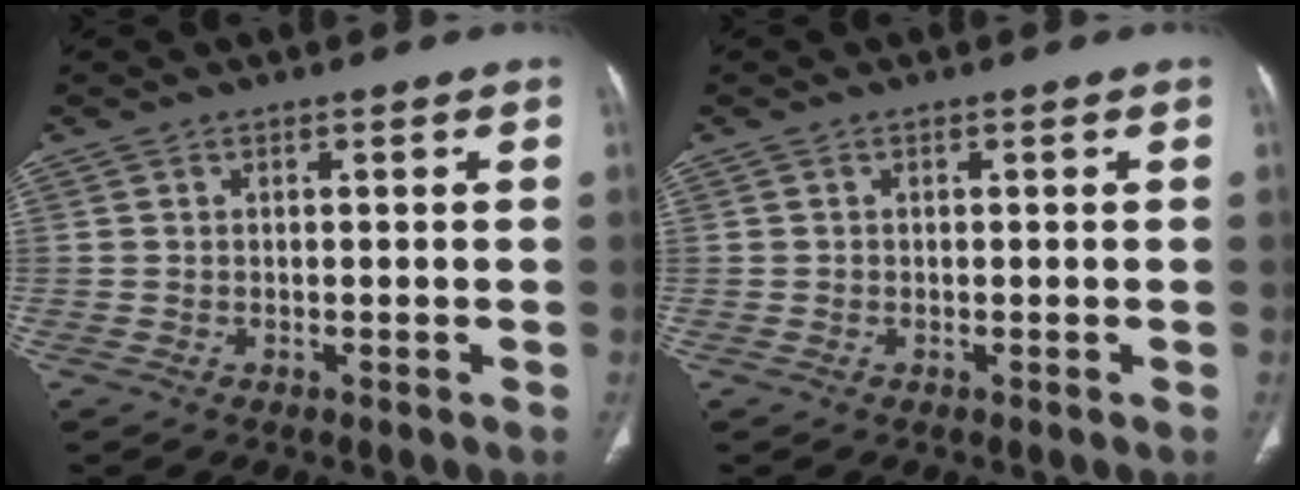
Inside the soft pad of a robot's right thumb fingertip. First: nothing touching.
{"total": 0.0}